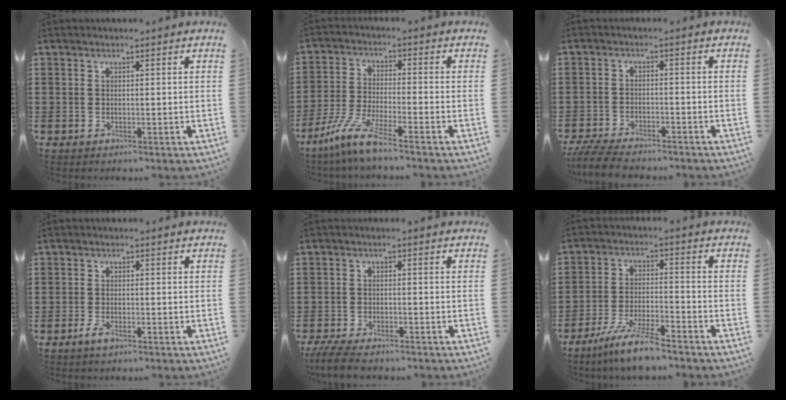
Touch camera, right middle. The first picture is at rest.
{"total": 7.2, "force": [-5.3, 0.1, 4.8], "torque": [-0.118, -0.019, -0.110]}
{"total": 4.9, "force": [-4.7, 0.6, 1.4], "torque": [-0.040, -0.004, -0.097]}
{"total": 2.1, "force": [-1.1, 0.6, 1.6], "torque": [-0.036, -0.003, -0.024]}
{"total": 3.9, "force": [-3.6, 0.5, 1.4], "torque": [-0.036, -0.006, -0.074]}
{"total": 7.9, "force": [-6.6, 0.5, 4.3], "torque": [-0.091, -0.009, -0.127]}